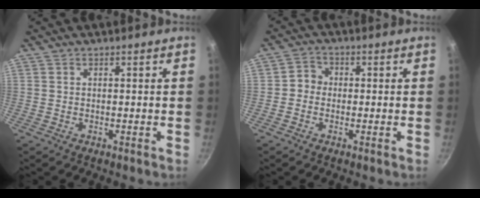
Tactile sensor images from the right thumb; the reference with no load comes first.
{"total": 3.1, "force": [-0.6, 2.8, 1.2], "torque": [-0.002, 0.011, -0.022]}